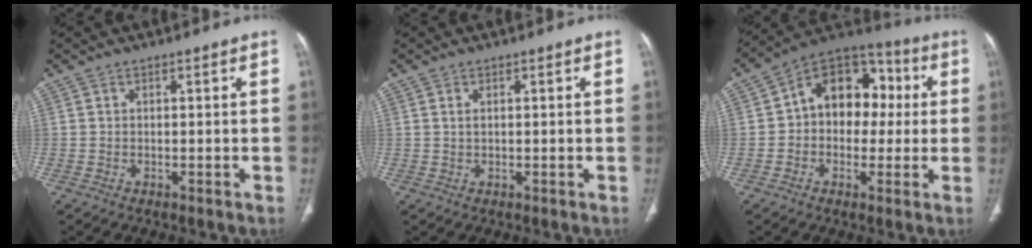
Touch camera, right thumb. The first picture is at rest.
{"total": 1.0, "force": [0.4, 0.5, 0.8], "torque": [-0.019, 0.002, 0.010]}
{"total": 14.8, "force": [1.5, 10.9, 9.9], "torque": [-0.096, 0.039, 0.008]}